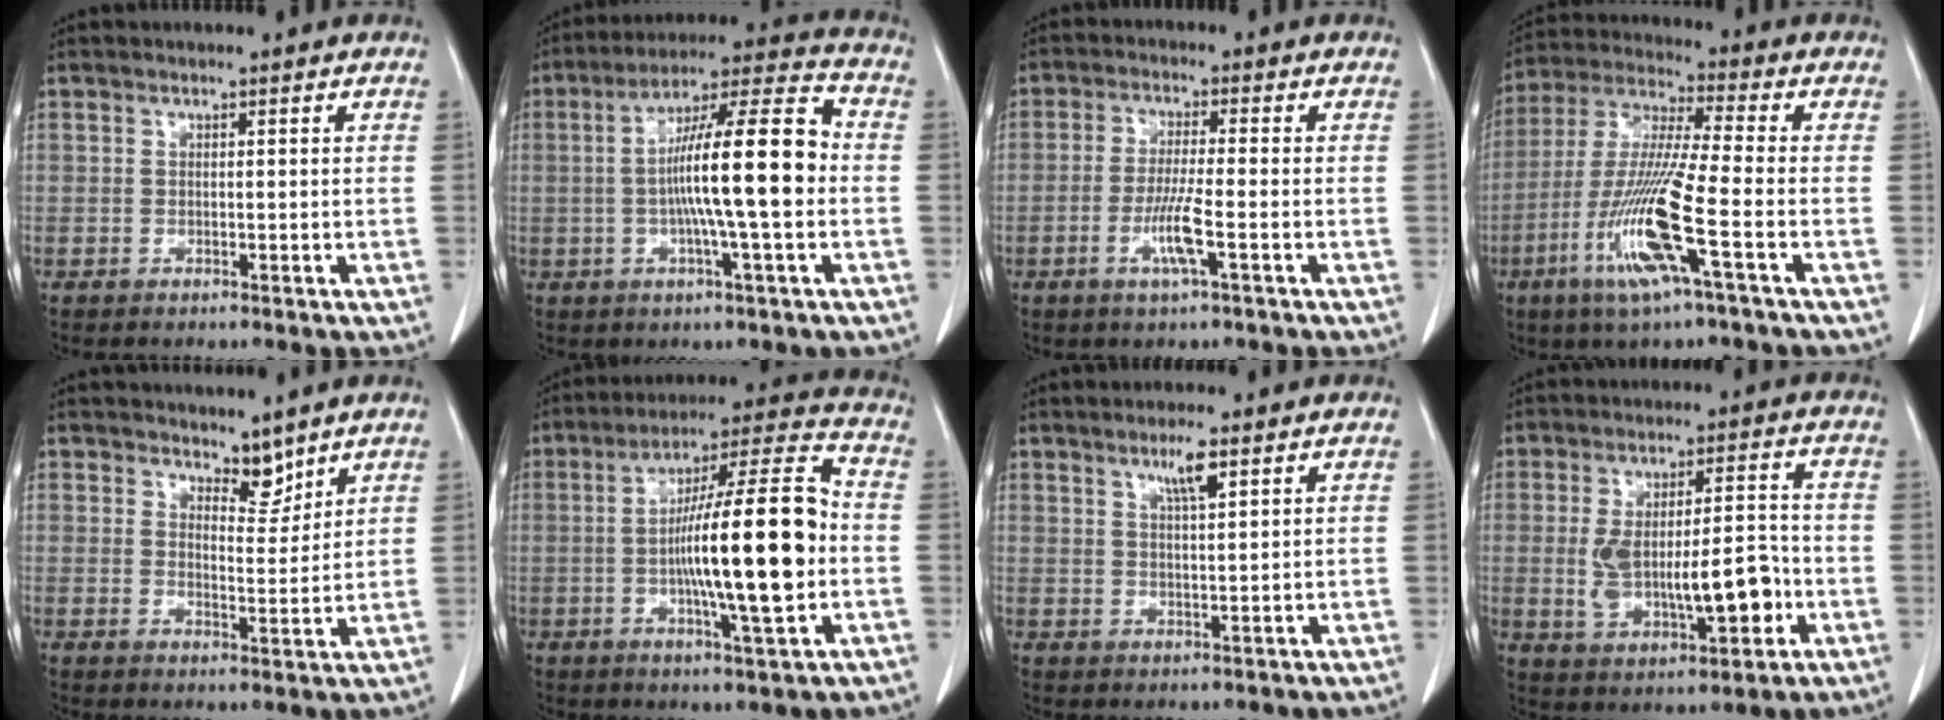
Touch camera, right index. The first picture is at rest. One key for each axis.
{"total": 15.5, "fx": -1.0, "fy": 0.9, "fz": 15.4, "tx": -0.251, "ty": 0.019, "tz": -0.023}
{"total": 5.5, "fx": -1.9, "fy": -0.1, "fz": 5.1, "tx": -0.097, "ty": -0.008, "tz": -0.037}
{"total": 14.0, "fx": -5.2, "fy": -0.2, "fz": 13.0, "tx": -0.270, "ty": -0.016, "tz": -0.104}
{"total": 4.1, "fx": 3.5, "fy": 1.6, "fz": 1.4, "tx": -0.016, "ty": -0.008, "tz": 0.059}
{"total": 18.1, "fx": -1.8, "fy": 1.5, "fz": 17.9, "tx": -0.292, "ty": 0.014, "tz": -0.031}
{"total": 3.8, "fx": 2.2, "fy": 0.2, "fz": 3.0, "tx": -0.057, "ty": -0.001, "tz": 0.040}
{"total": 12.8, "fx": -2.0, "fy": 4.6, "fz": 11.7, "tx": -0.202, "ty": 0.015, "tz": -0.016}